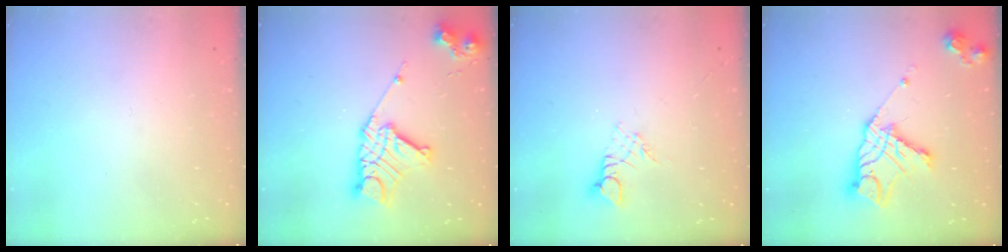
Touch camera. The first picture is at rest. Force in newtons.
{"total": 16.1, "press": 16.0, "slide": 1.4}
{"total": 2.7, "press": 2.7, "slide": 0.3}
{"total": 14.7, "press": 14.7, "slide": 1.2}